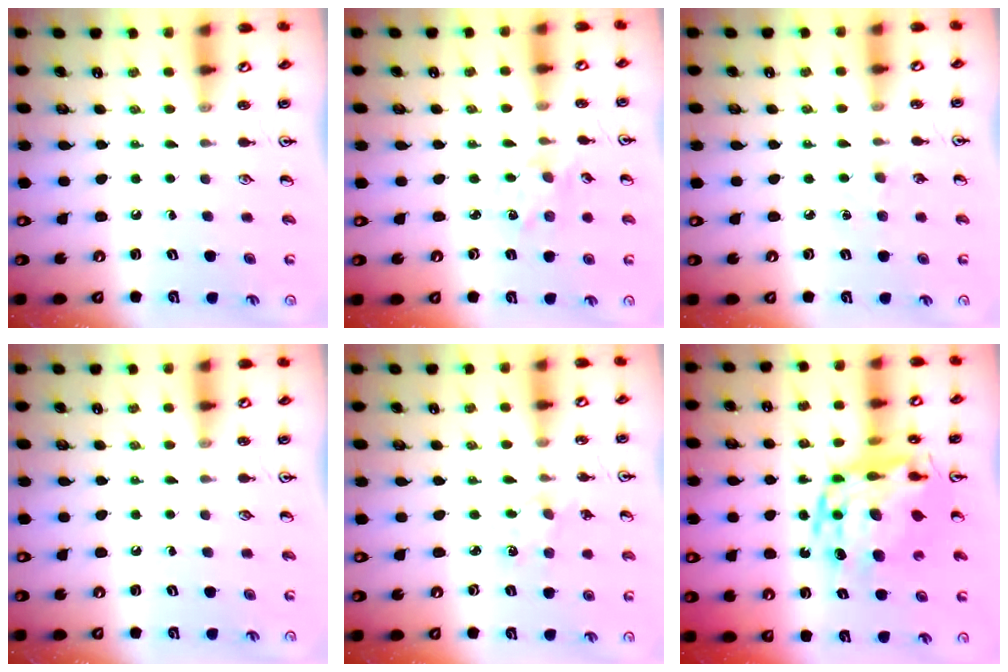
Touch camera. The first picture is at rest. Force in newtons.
{"total": 1.9, "press": 1.9, "slide": 0.3}
{"total": 2.8, "press": 2.8, "slide": 0.4}
{"total": 0.0}
{"total": 3.6, "press": 3.6, "slide": 0.5}
{"total": 18.3, "press": 18.2, "slide": 1.6}